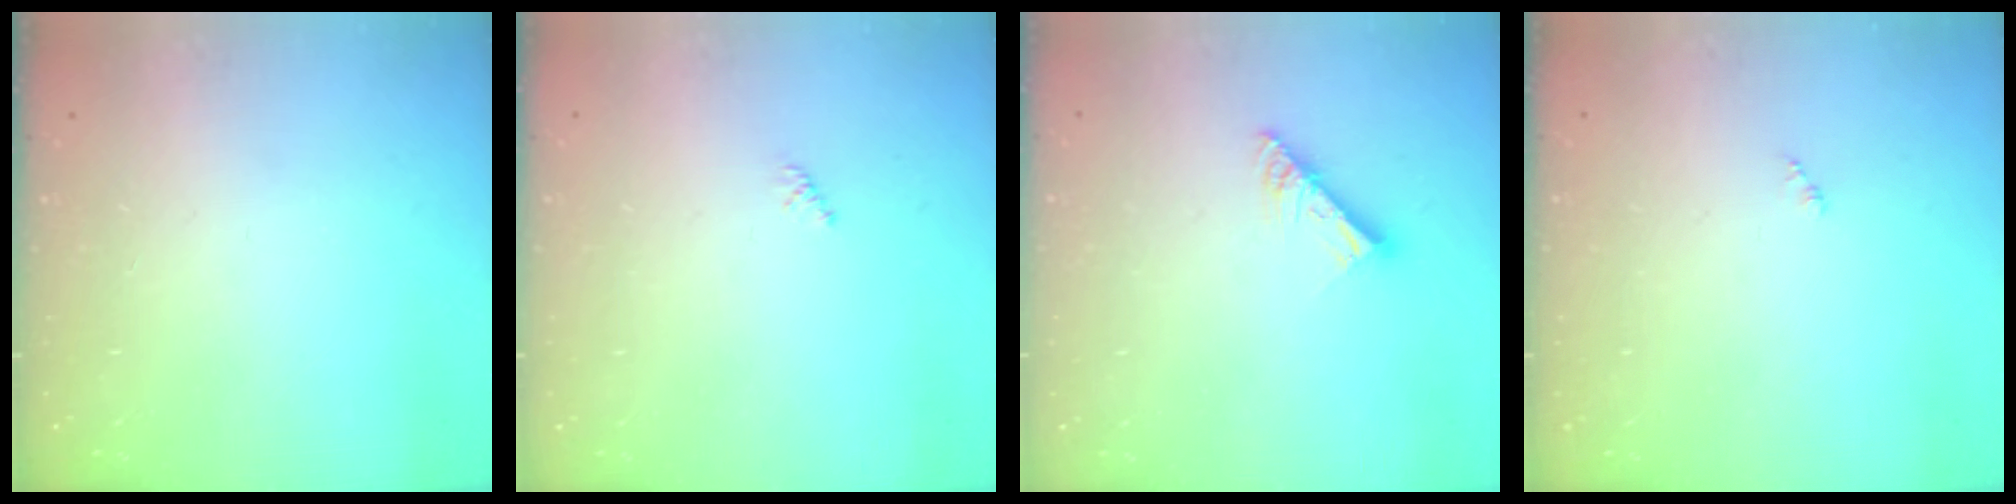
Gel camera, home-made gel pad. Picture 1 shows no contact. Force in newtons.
{"total": 0.8, "press": 0.8, "slide": 0.3}
{"total": 8.5, "press": 8.4, "slide": 0.8}
{"total": 0.7, "press": 0.7, "slide": 0.1}